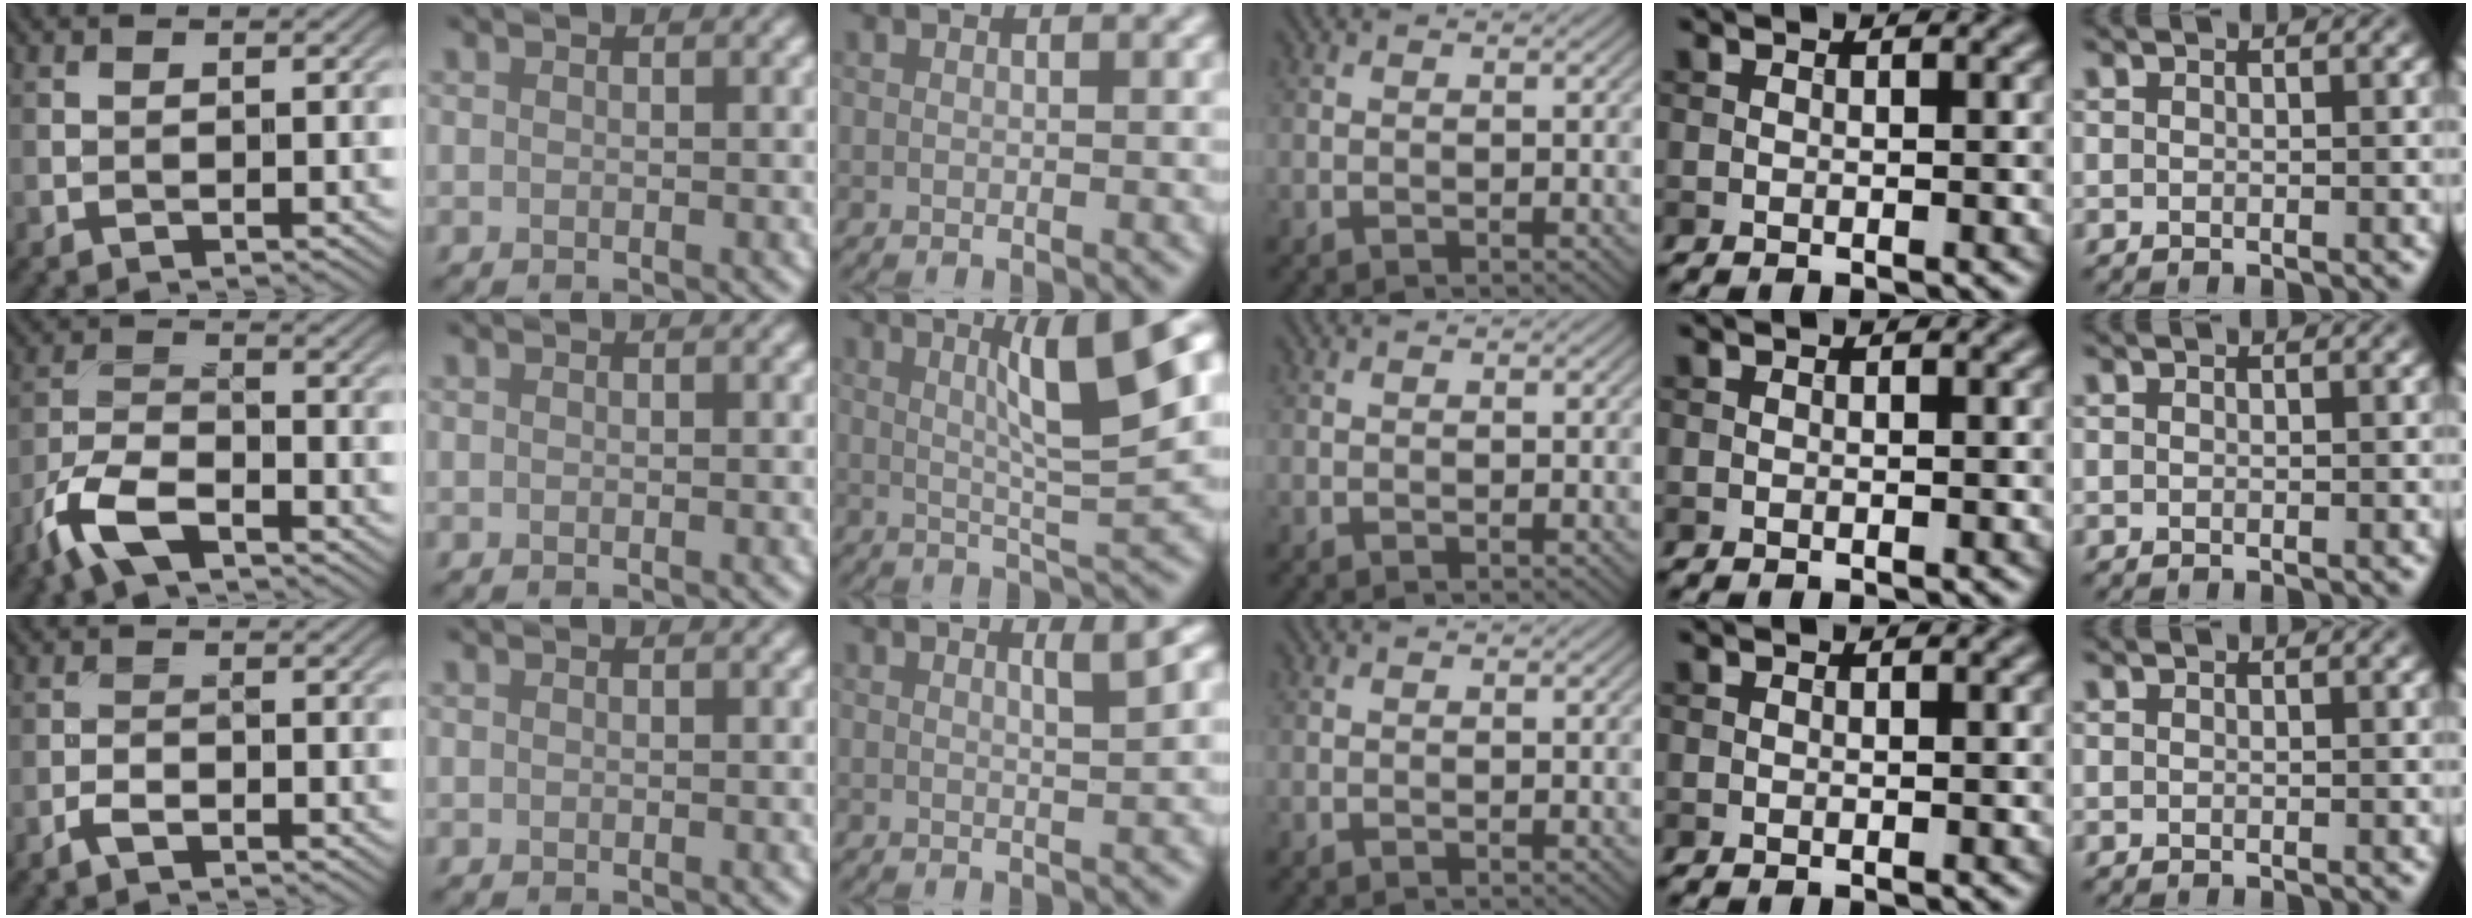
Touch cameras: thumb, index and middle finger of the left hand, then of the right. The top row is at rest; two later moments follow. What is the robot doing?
{"motion": "screw", "object": "medicine bottle"}